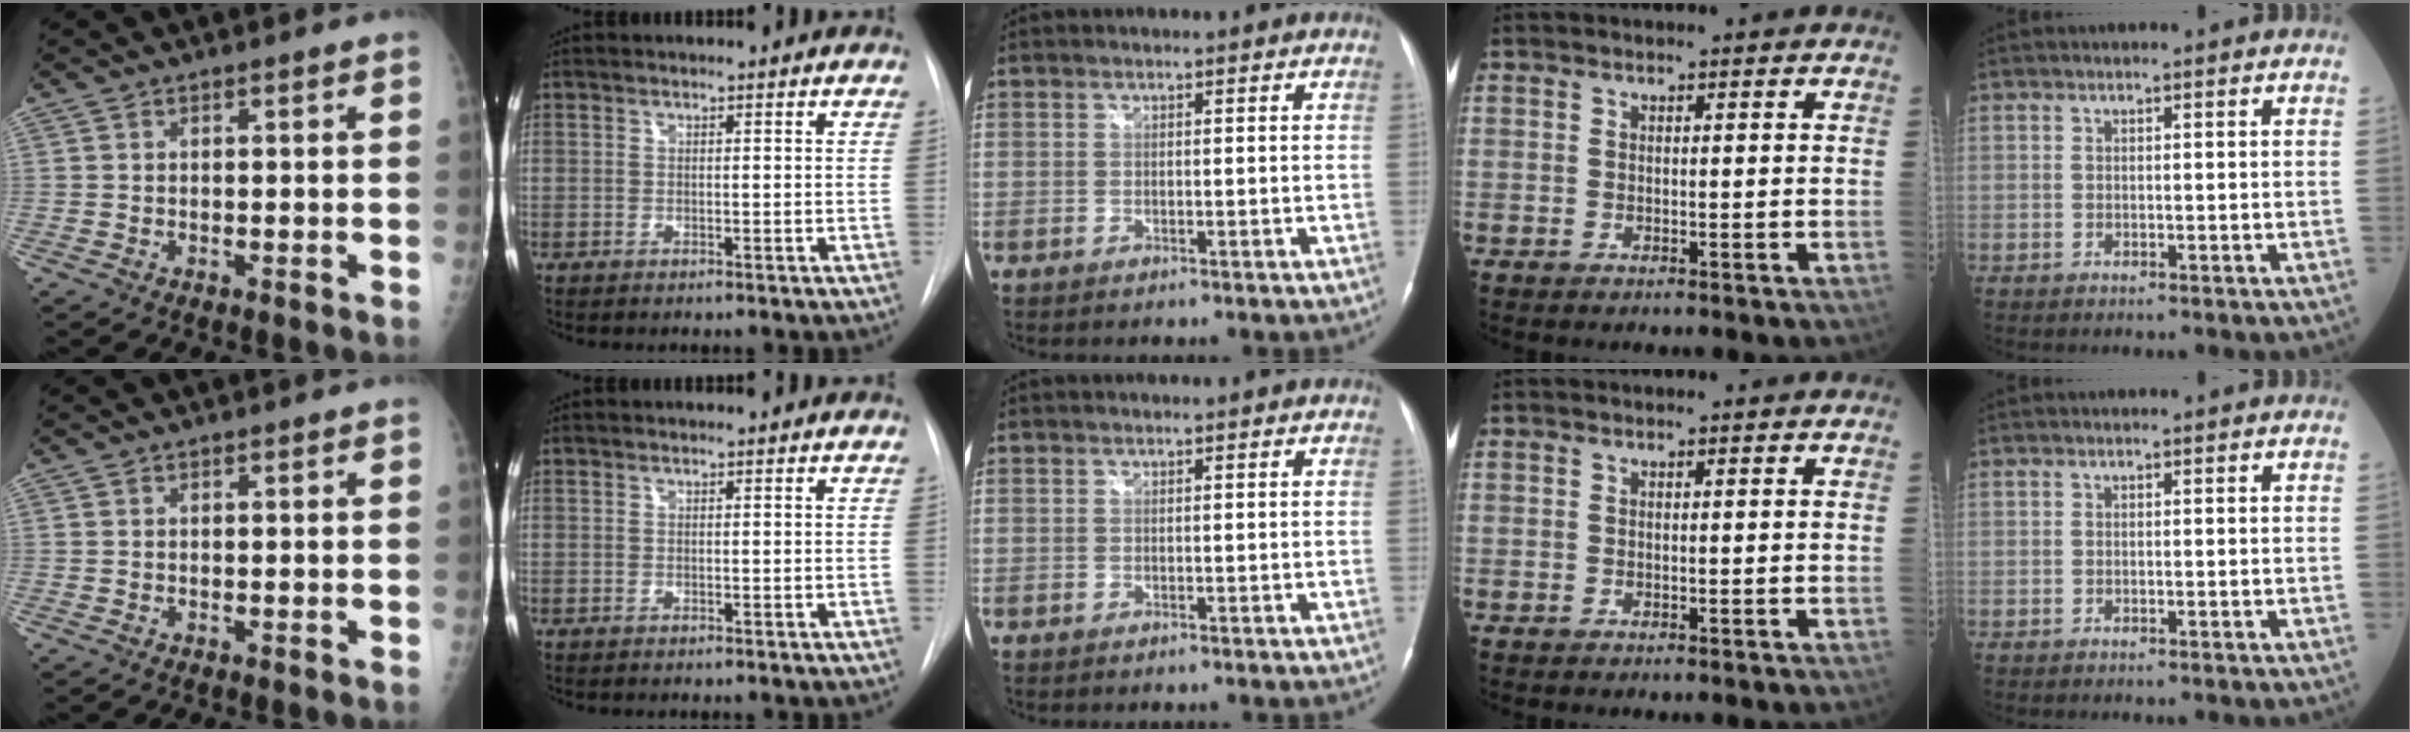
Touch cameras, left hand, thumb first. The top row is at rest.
{}